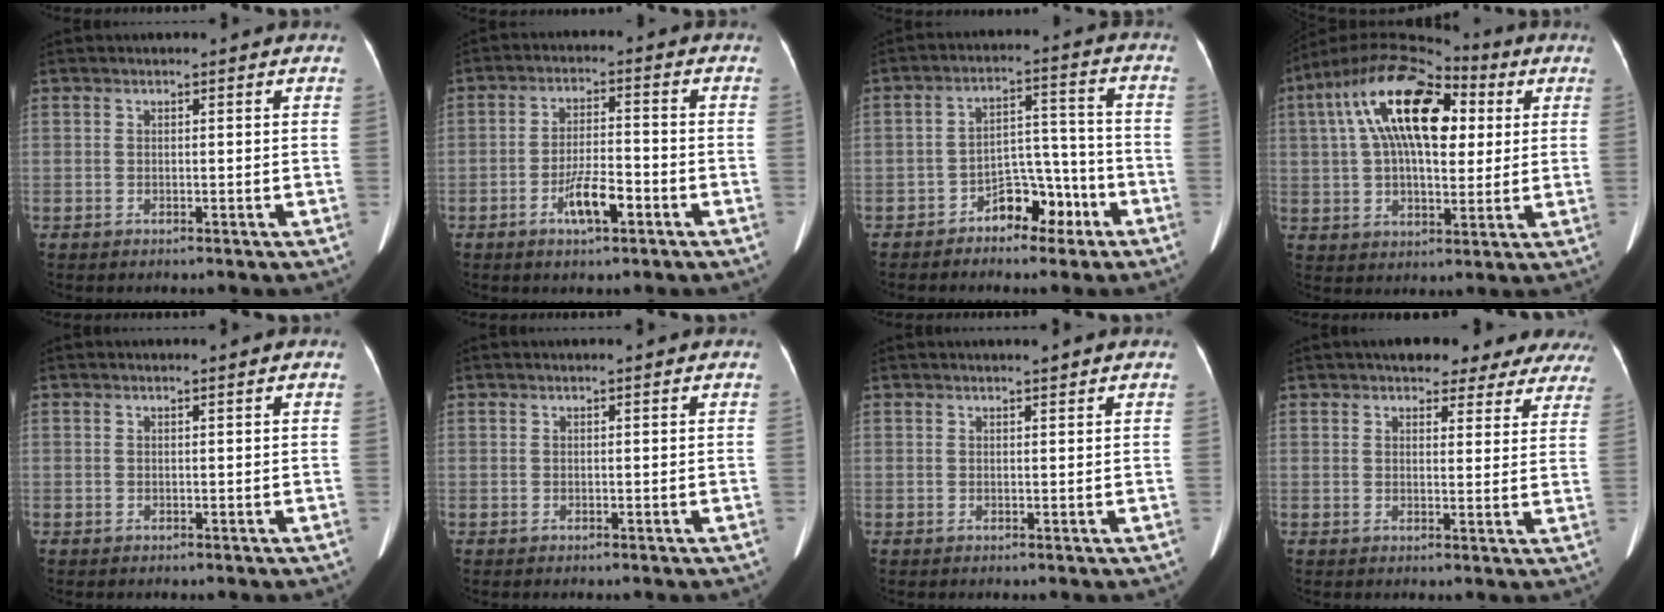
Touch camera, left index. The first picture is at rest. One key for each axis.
{"total": 5.9, "fx": -3.0, "fy": 1.4, "fz": 4.8, "tx": -0.096, "ty": 0.000, "tz": -0.054}
{"total": 7.0, "fx": -4.6, "fy": 3.7, "fz": 3.8, "tx": -0.057, "ty": 0.034, "tz": -0.072}
{"total": 18.3, "fx": 5.4, "fy": 8.5, "fz": 15.4, "tx": -0.301, "ty": 0.055, "tz": 0.087}
{"total": 0.0}
{"total": 0.0}
{"total": 0.9, "fx": 0.8, "fy": 0.0, "fz": 0.5, "tx": -0.009, "ty": 0.002, "tz": 0.014}
{"total": 15.5, "fx": 13.5, "fy": 5.3, "fz": 5.5, "tx": -0.038, "ty": 0.009, "tz": 0.139}